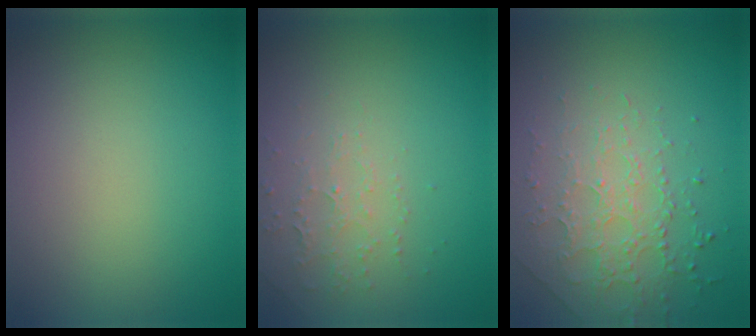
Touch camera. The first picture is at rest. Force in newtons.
{"total": 1.9, "press": 1.8, "slide": 0.6}
{"total": 2.6, "press": 2.4, "slide": 1.1}